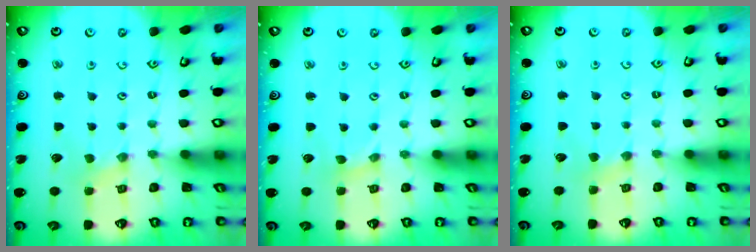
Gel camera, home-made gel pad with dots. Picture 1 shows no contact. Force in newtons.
{"total": 0.0}
{"total": 2.2, "press": 2.2, "slide": 0.4}